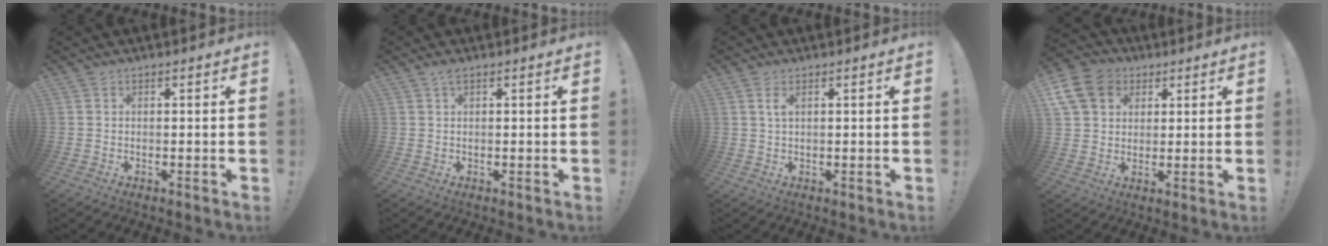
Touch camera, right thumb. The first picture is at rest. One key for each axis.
{"total": 1.4, "fx": 0.7, "fy": 0.2, "fz": 1.1, "tx": -0.025, "ty": 0.002, "tz": 0.012}
{"total": 2.3, "fx": 1.1, "fy": 0.8, "fz": 1.9, "tx": -0.042, "ty": 0.003, "tz": 0.018}
{"total": 12.4, "fx": 4.7, "fy": 10.0, "fz": 5.5, "tx": -0.095, "ty": -0.015, "tz": 0.098}